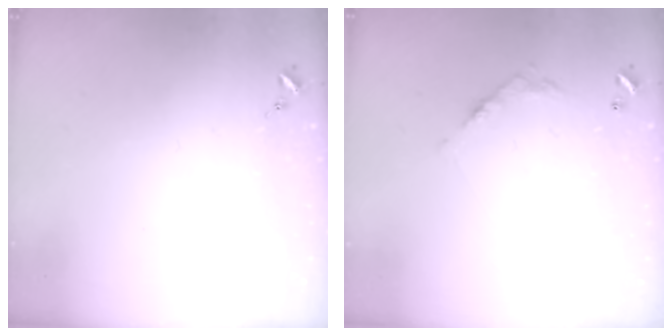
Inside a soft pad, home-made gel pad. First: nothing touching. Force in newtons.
{"total": 6.0, "press": 6.0, "slide": 0.3}